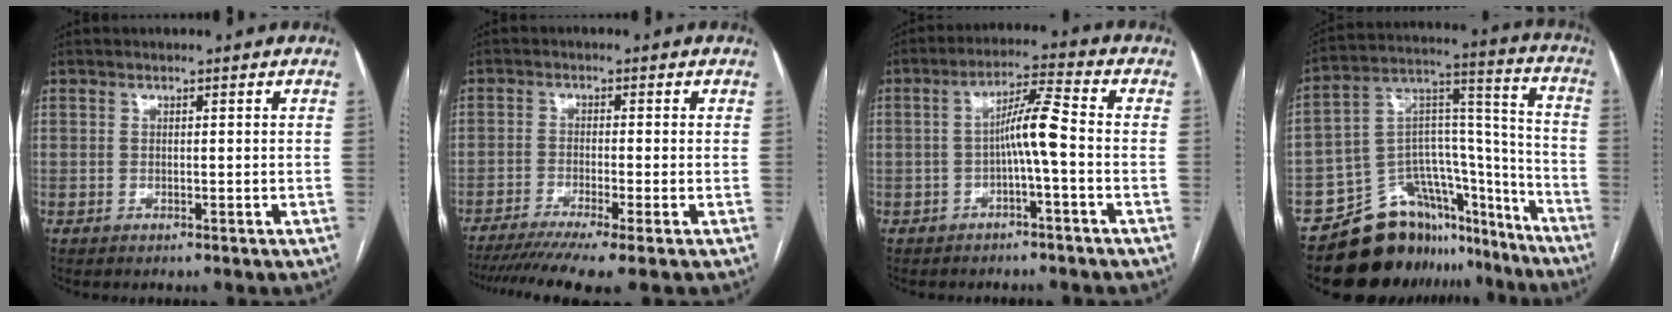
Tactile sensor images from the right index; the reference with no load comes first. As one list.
[{"total": 9.5, "force": [-7.0, 0.0, 6.4], "torque": [-0.102, -0.015, -0.112]}, {"total": 6.1, "force": [-1.1, -0.1, 6.0], "torque": [-0.107, 0.018, -0.020]}, {"total": 19.8, "force": [-16.3, 9.8, 5.5], "torque": [-0.073, 0.083, -0.246]}]